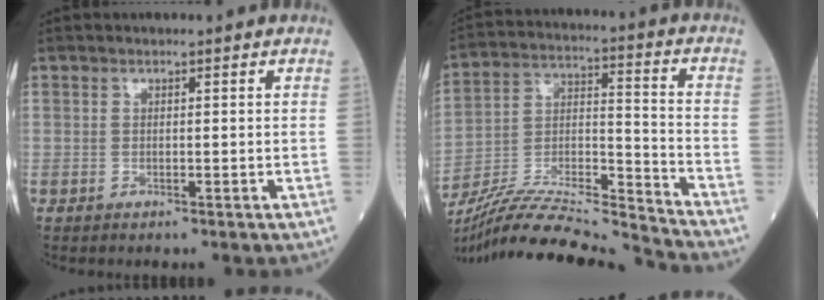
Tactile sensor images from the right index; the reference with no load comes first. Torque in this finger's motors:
{"motor_torque": [-0.12, -0.48, 0.17, 0.05]}